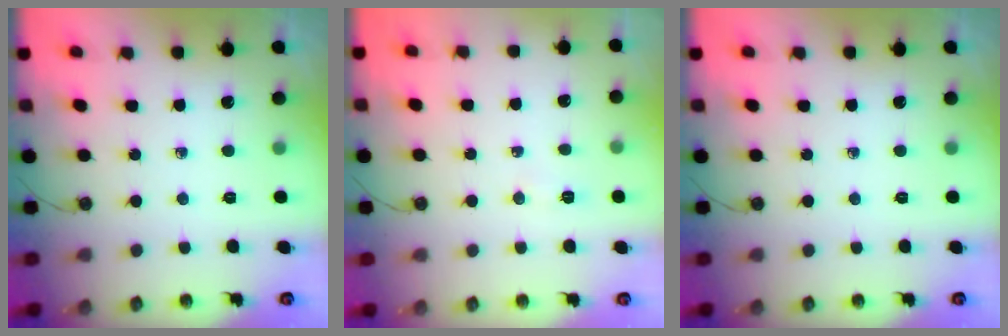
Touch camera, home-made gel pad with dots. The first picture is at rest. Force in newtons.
{"total": 4.6, "press": 4.4, "slide": 1.5}
{"total": 0.0}